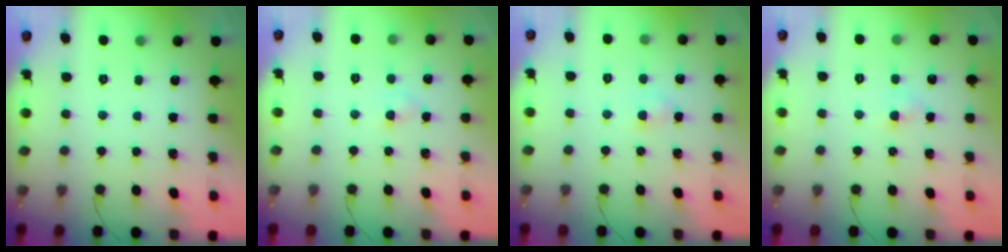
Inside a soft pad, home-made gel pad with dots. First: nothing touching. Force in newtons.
{"total": 2.2, "press": 2.0, "slide": 0.8}
{"total": 2.6, "press": 2.4, "slide": 1.1}
{"total": 3.0, "press": 2.8, "slide": 1.2}